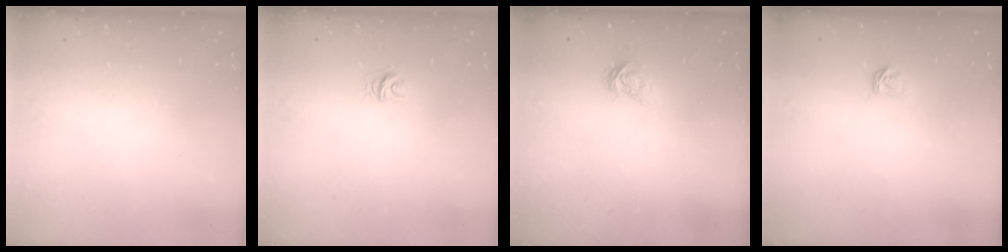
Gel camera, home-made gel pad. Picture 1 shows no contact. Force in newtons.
{"total": 4.3, "press": 4.3, "slide": 0.4}
{"total": 3.9, "press": 3.9, "slide": 0.6}
{"total": 3.6, "press": 3.6, "slide": 0.4}